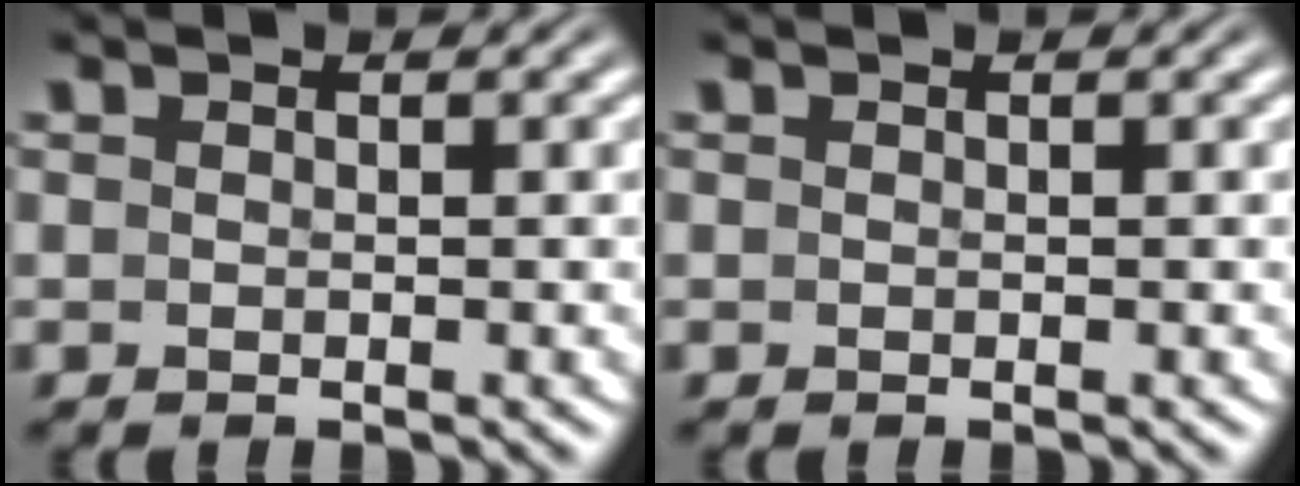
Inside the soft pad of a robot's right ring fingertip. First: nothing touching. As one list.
[{"total": 0.0}]